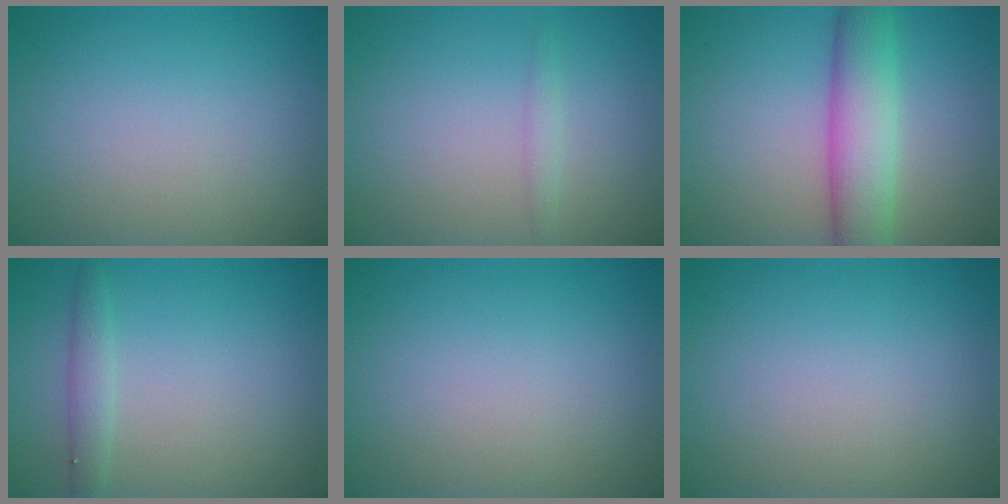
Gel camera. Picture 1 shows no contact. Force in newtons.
{"total": 0.8, "press": 0.8, "slide": 0.0}
{"total": 5.9, "press": 5.9, "slide": 0.3}
{"total": 1.6, "press": 1.6, "slide": 0.0}
{"total": 0.0}
{"total": 0.0}